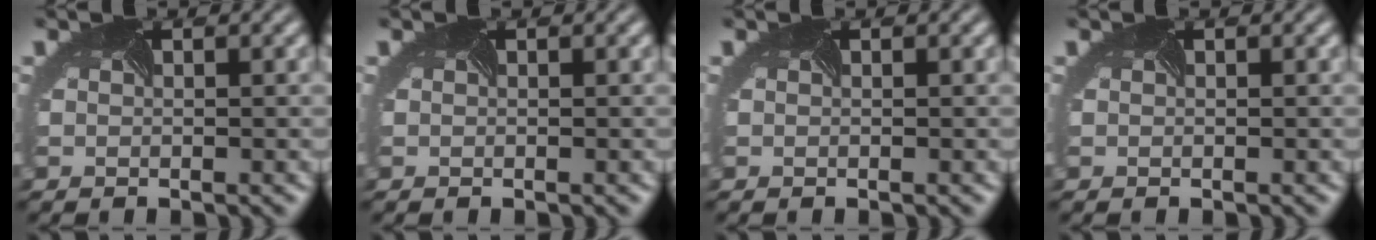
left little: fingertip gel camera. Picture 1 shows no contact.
{"total": 0.0}
{"total": 0.0}
{"total": 0.0}